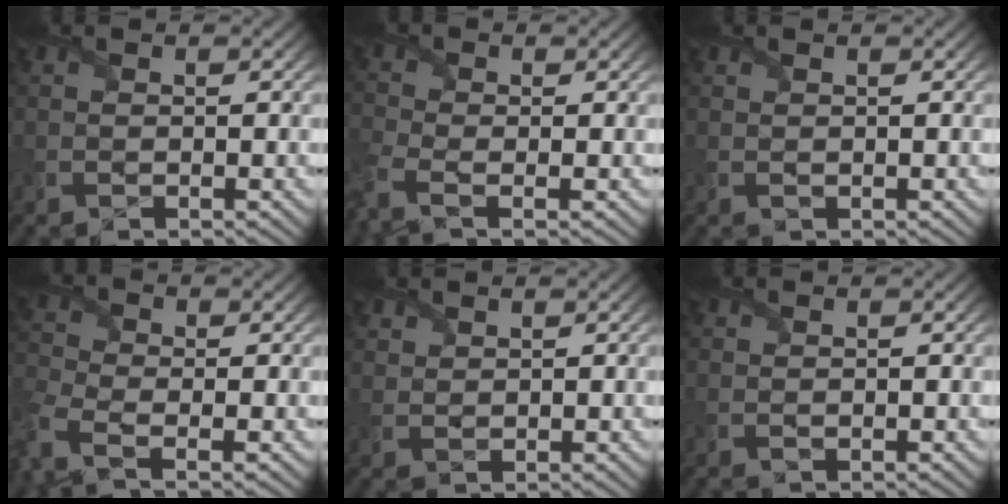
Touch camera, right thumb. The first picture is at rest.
{"total": 4.3, "force": [-2.1, 2.2, 3.1], "torque": [-0.089, -0.014, -0.055]}
{"total": 0.5, "force": [0.5, 0.2, 0.0], "torque": [-0.001, 0.002, 0.008]}
{"total": 5.8, "force": [-3.0, 2.9, 4.1], "torque": [-0.115, -0.015, -0.075]}
{"total": 2.0, "force": [1.8, 0.7, 0.0], "torque": [-0.006, 0.005, 0.039]}
{"total": 0.7, "force": [0.7, 0.1, 0.1], "torque": [-0.002, 0.004, 0.012]}